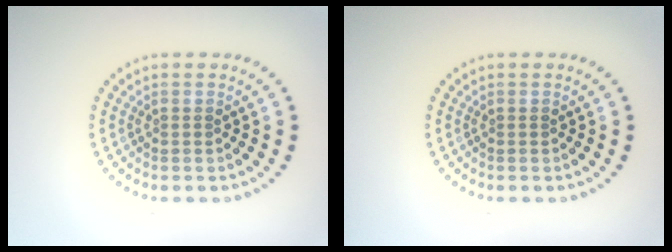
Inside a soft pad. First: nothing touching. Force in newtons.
{"total": 0.0}